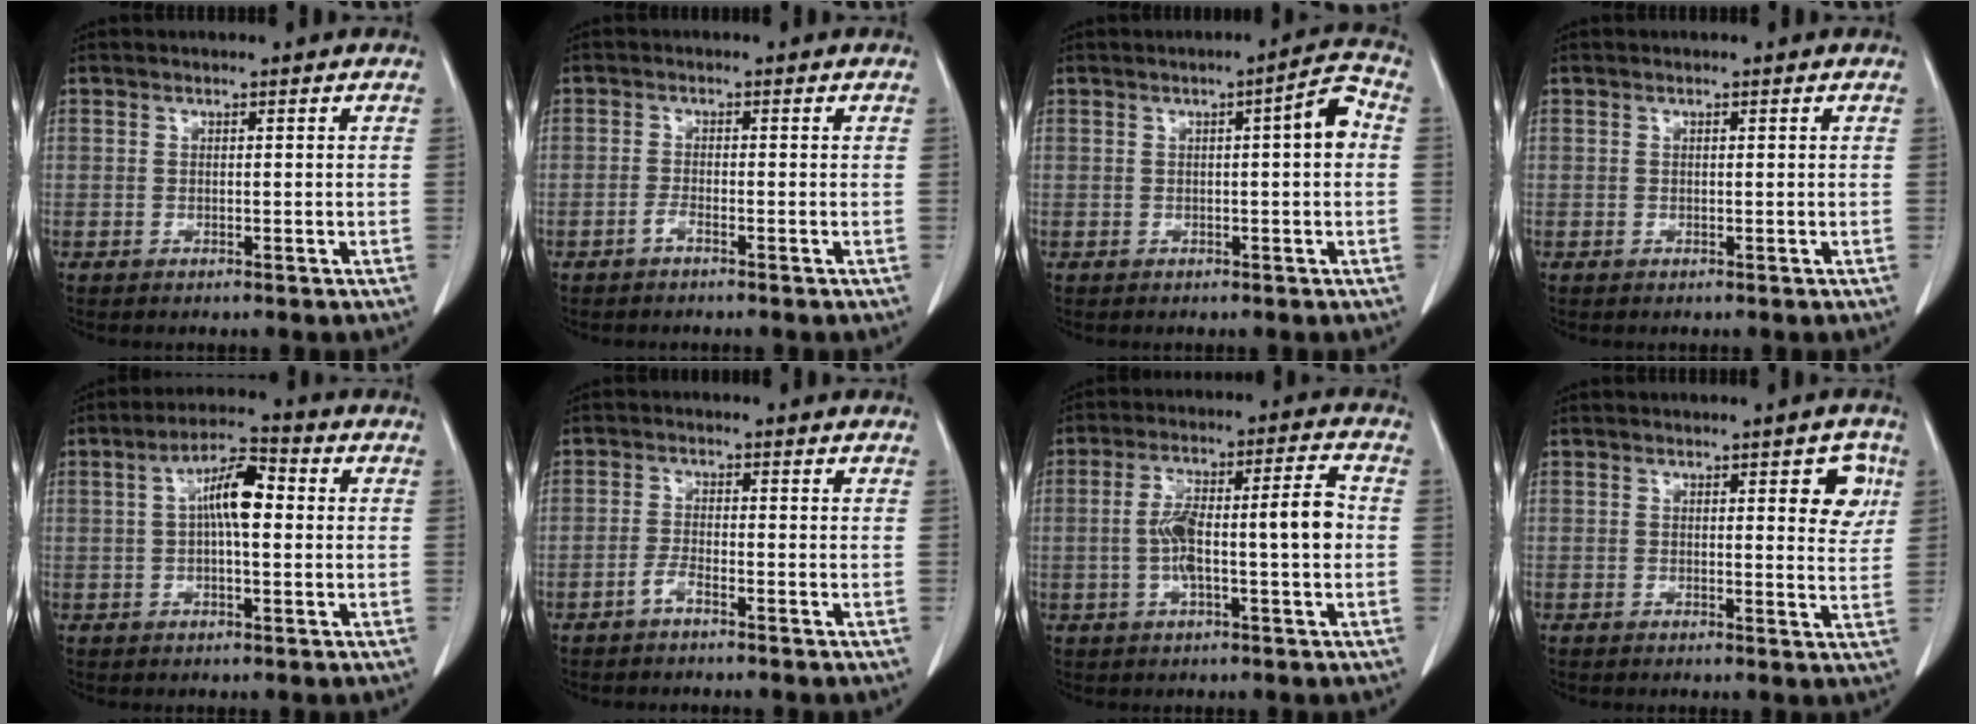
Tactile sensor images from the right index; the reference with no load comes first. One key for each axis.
{"total": 1.2, "fx": -0.9, "fy": 0.0, "fz": 0.8, "tx": -0.016, "ty": 0.002, "tz": -0.020}
{"total": 4.7, "fx": 0.4, "fy": 0.5, "fz": 4.6, "tx": -0.060, "ty": 0.012, "tz": 0.002}
{"total": 0.0}
{"total": 7.3, "fx": 0.9, "fy": 2.0, "fz": 7.0, "tx": -0.130, "ty": 0.022, "tz": 0.011}
{"total": 1.9, "fx": -1.5, "fy": 0.1, "fz": 1.3, "tx": -0.027, "ty": 0.001, "tz": -0.031}
{"total": 10.8, "fx": -0.9, "fy": 1.8, "fz": 10.6, "tx": -0.186, "ty": 0.030, "tz": -0.015}
{"total": 4.8, "fx": 1.9, "fy": 1.5, "fz": 4.1, "tx": -0.038, "ty": -0.003, "tz": 0.018}